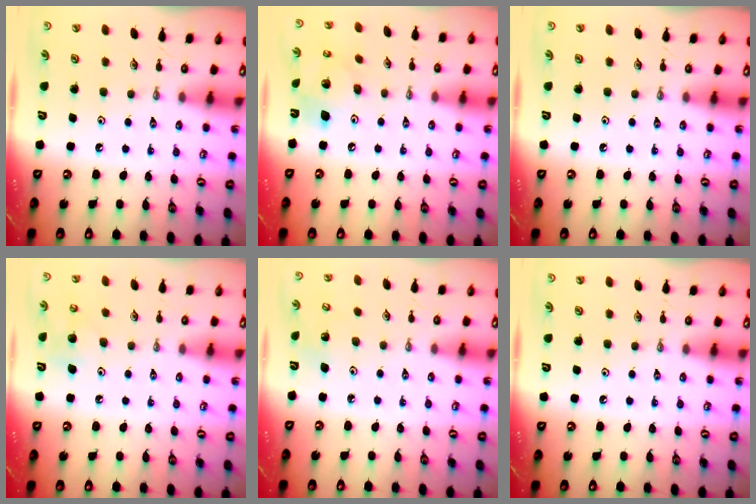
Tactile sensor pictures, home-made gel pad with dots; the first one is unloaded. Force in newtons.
{"total": 12.4, "press": 12.3, "slide": 1.3}
{"total": 0.0}
{"total": 9.5, "press": 9.4, "slide": 1.4}
{"total": 5.0, "press": 4.6, "slide": 1.9}
{"total": 0.0}